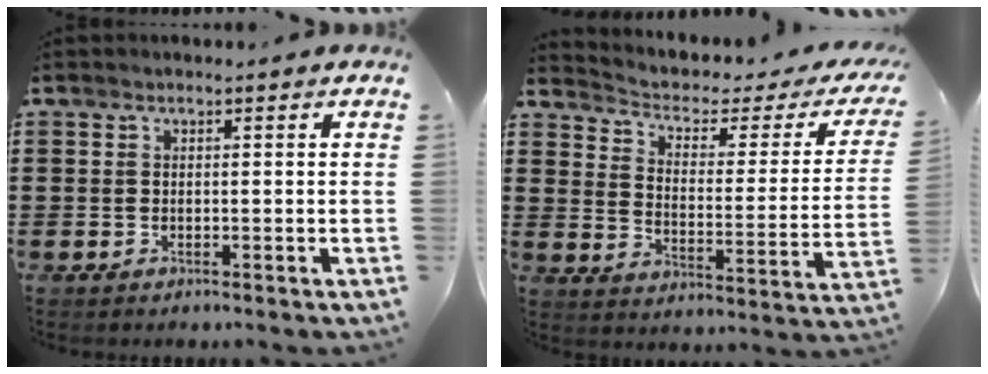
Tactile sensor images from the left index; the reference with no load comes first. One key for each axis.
{"total": 2.5, "fx": 1.3, "fy": 1.3, "fz": 1.6, "tx": -0.046, "ty": -0.015, "tz": 0.011}